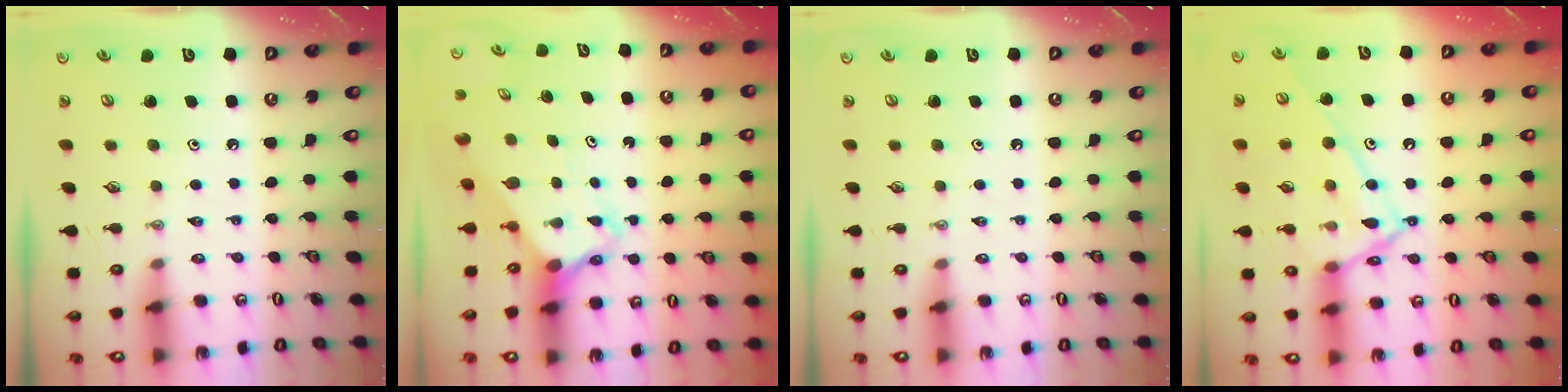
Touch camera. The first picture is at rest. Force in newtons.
{"total": 2.8, "press": 2.8, "slide": 0.2}
{"total": 0.0}
{"total": 16.0, "press": 16.0, "slide": 1.3}